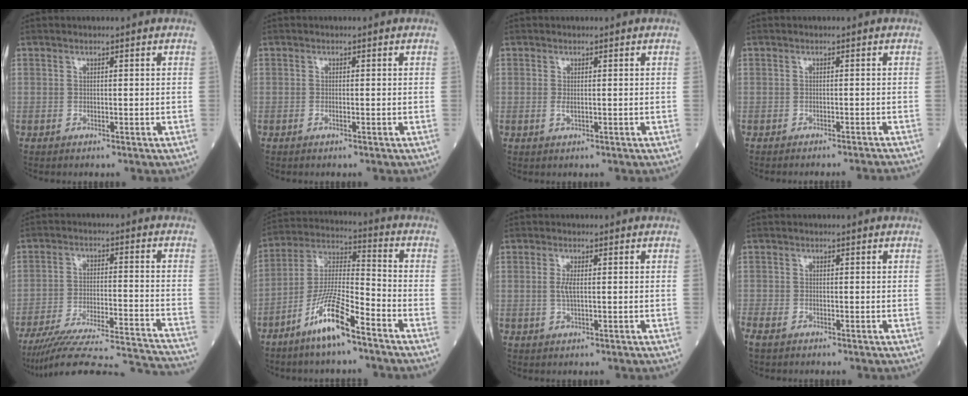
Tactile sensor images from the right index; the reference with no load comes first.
{"total": 0.5, "force": [-0.2, 0.0, 0.5], "torque": [-0.012, -0.001, -0.004]}
{"total": 1.0, "force": [0.0, 0.3, 0.9], "torque": [-0.022, -0.003, 0.001]}
{"total": 6.4, "force": [-6.2, -0.5, 1.5], "torque": [-0.007, -0.014, -0.069]}
{"total": 24.6, "force": [-23.3, -0.3, 7.8], "torque": [-0.085, -0.031, -0.331]}
{"total": 11.6, "force": [-7.3, 1.3, 9.0], "torque": [-0.183, -0.014, -0.143]}
{"total": 2.1, "force": [0.1, 0.6, 2.0], "torque": [-0.047, -0.002, 0.003]}
{"total": 2.8, "force": [-2.0, 1.4, 1.4], "torque": [-0.033, -0.005, -0.036]}